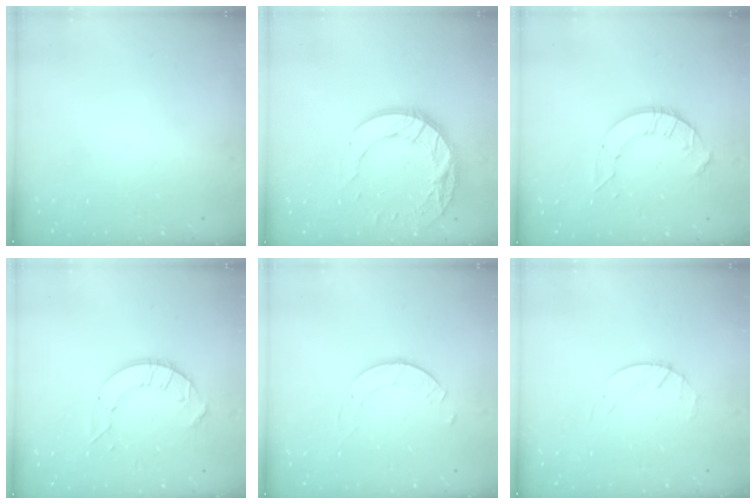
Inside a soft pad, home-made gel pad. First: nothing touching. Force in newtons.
{"total": 14.4, "press": 14.4, "slide": 0.7}
{"total": 8.4, "press": 8.4, "slide": 0.6}
{"total": 8.4, "press": 8.4, "slide": 0.6}
{"total": 2.3, "press": 2.3, "slide": 0.3}
{"total": 2.7, "press": 2.6, "slide": 0.3}